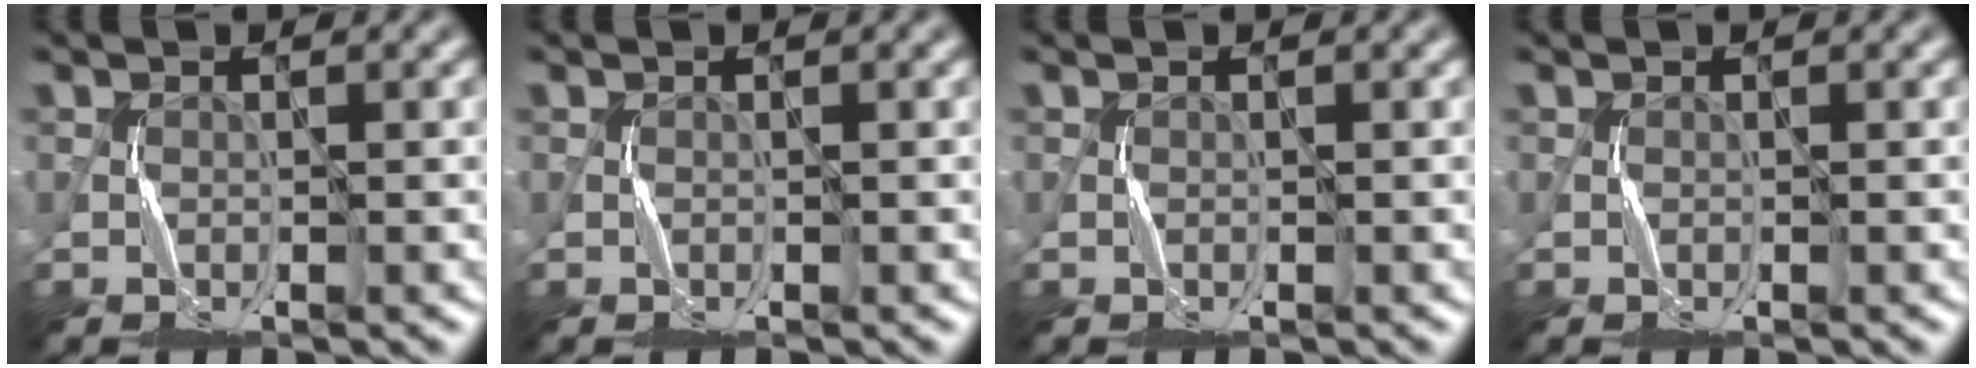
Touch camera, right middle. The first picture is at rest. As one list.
[{"total": 0.0}, {"total": 0.0}, {"total": 0.0}]